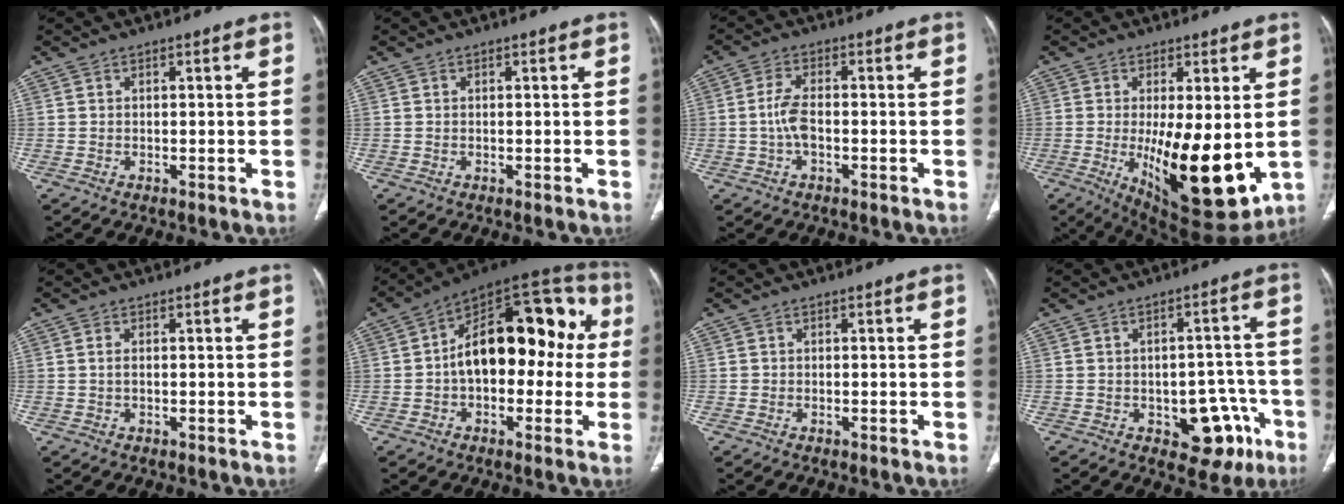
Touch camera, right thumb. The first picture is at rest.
{"total": 0.0}
{"total": 4.6, "force": [-0.7, 2.3, 3.9], "torque": [-0.086, 0.013, -0.016]}
{"total": 16.7, "force": [-1.9, 6.1, 15.5], "torque": [-0.230, -0.039, -0.009]}
{"total": 1.2, "force": [0.1, 0.6, 1.0], "torque": [-0.022, 0.002, 0.004]}
{"total": 21.3, "force": [1.0, 12.4, 17.3], "torque": [-0.215, 0.058, 0.001]}
{"total": 0.0}
{"total": 10.7, "force": [-4.5, 6.4, 7.3], "torque": [-0.047, 0.032, -0.048]}